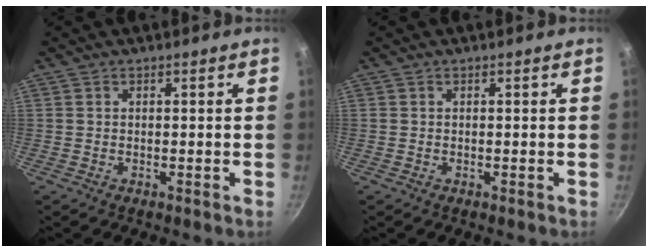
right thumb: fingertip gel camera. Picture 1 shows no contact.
{"total": 0.0}